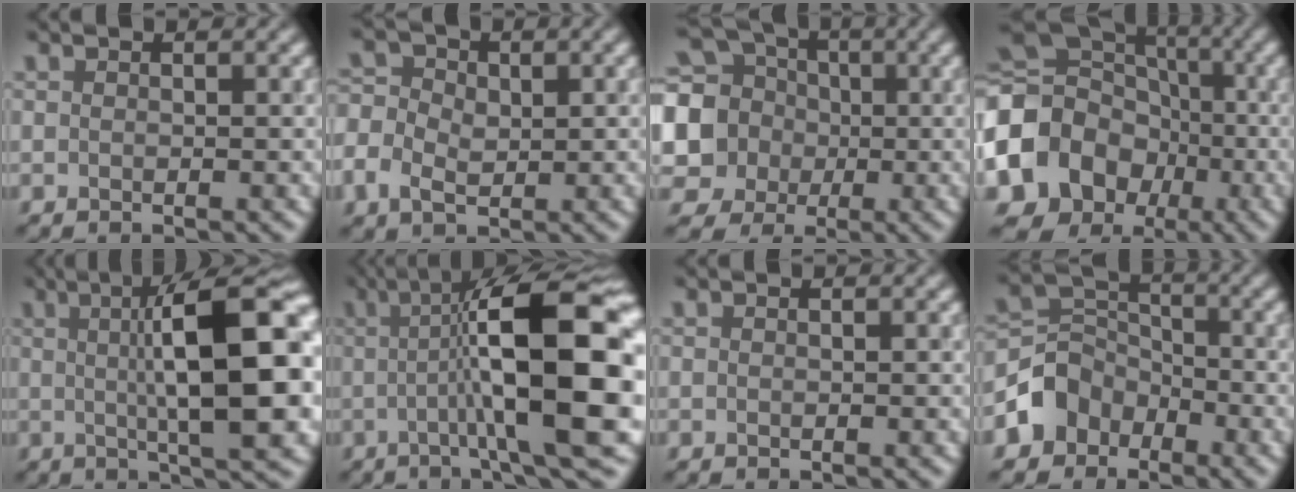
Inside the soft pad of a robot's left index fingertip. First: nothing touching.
{"total": 4.5, "force": [-0.5, 3.7, 2.5], "torque": [-0.042, 0.005, -0.017]}
{"total": 9.4, "force": [0.4, 8.6, 3.9], "torque": [-0.108, 0.006, -0.025]}
{"total": 17.1, "force": [-3.7, 14.8, 7.8], "torque": [-0.173, -0.010, -0.095]}
{"total": 13.7, "force": [1.6, 3.5, 13.2], "torque": [-0.169, 0.014, 0.021]}
{"total": 14.8, "force": [0.2, 3.3, 14.4], "torque": [-0.191, 0.019, -0.001]}
{"total": 0.0}
{"total": 4.4, "force": [-2.4, 3.5, 1.0], "torque": [-0.010, 0.006, -0.056]}